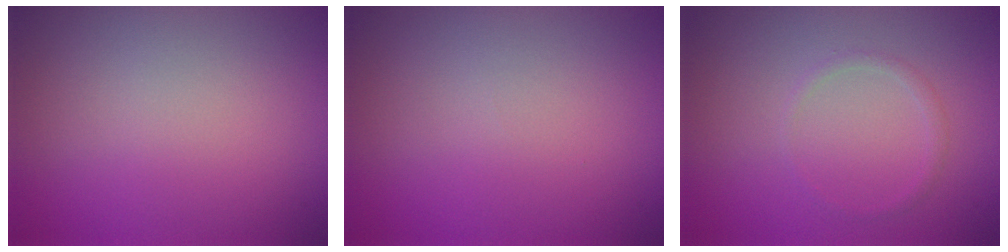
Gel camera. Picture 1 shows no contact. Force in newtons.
{"total": 0.0}
{"total": 0.8, "press": 0.8, "slide": 0.1}